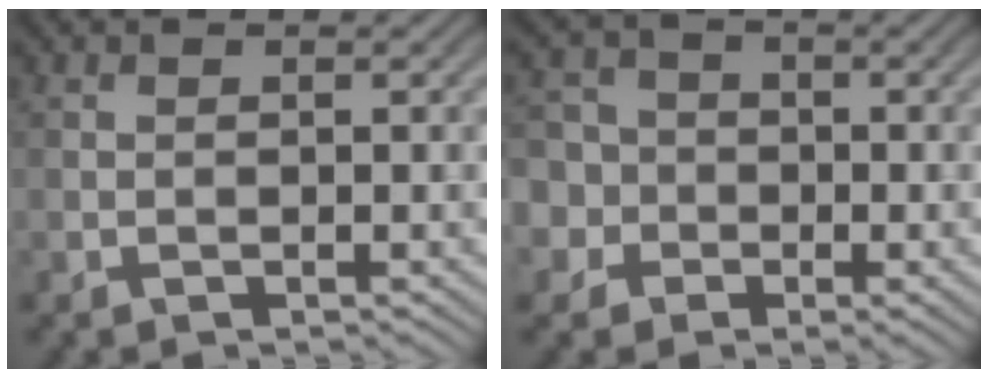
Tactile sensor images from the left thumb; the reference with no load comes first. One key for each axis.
{"total": 7.0, "fx": -1.2, "fy": 6.5, "fz": 2.2, "tx": -0.068, "ty": 0.009, "tz": -0.056}